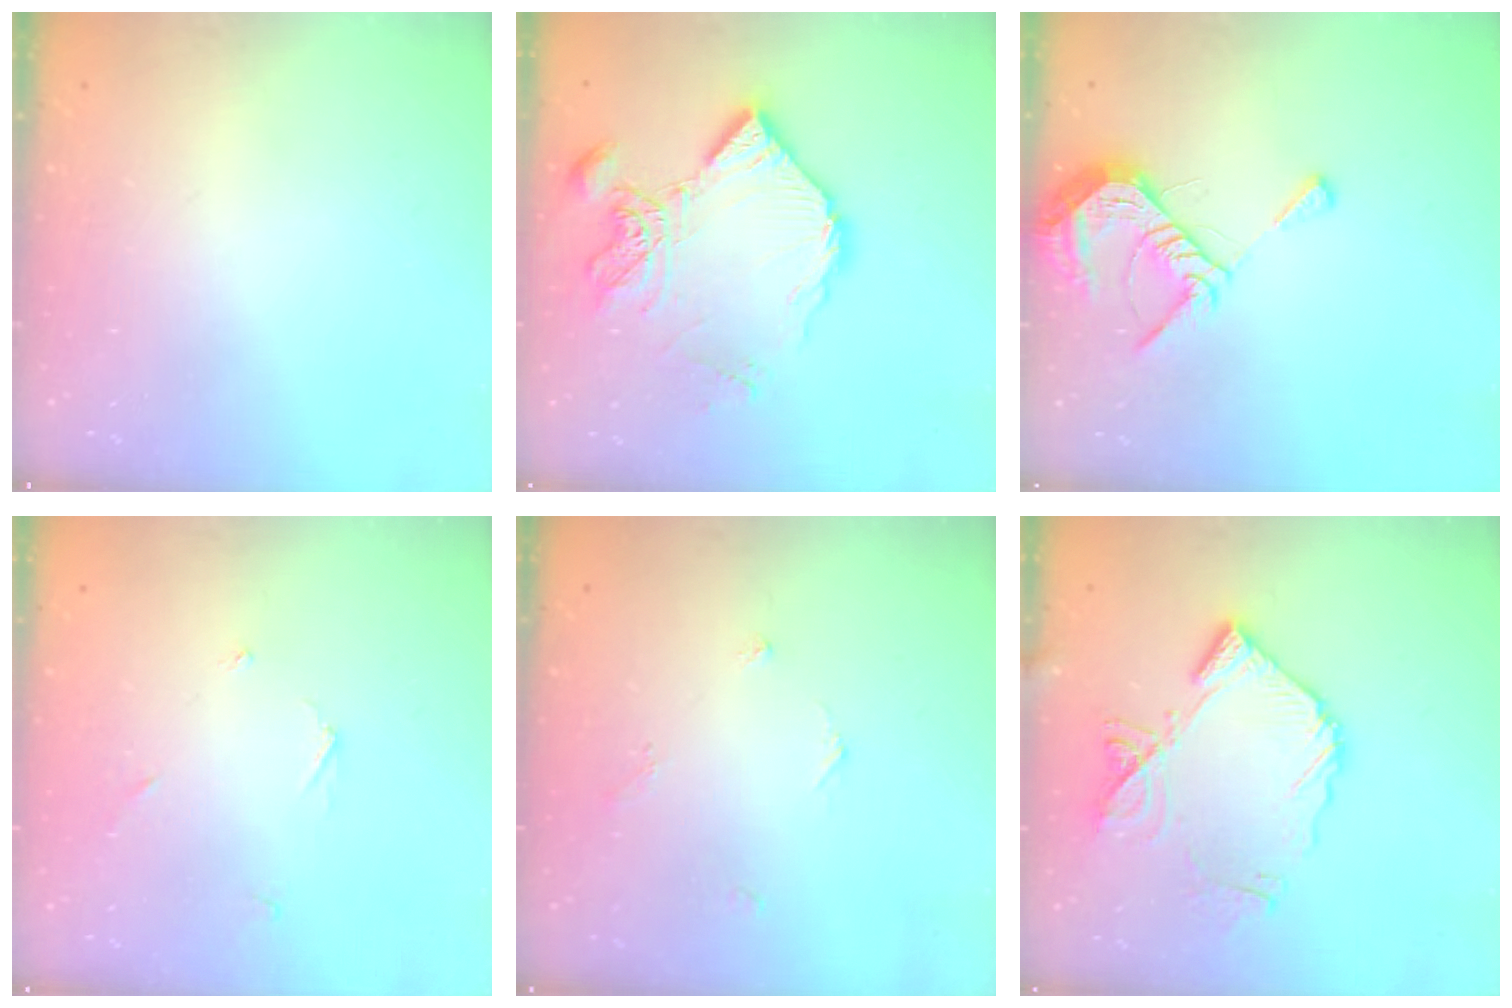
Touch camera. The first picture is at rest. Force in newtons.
{"total": 14.3, "press": 14.2, "slide": 1.6}
{"total": 9.0, "press": 9.0, "slide": 1.1}
{"total": 3.4, "press": 3.4, "slide": 0.2}
{"total": 3.6, "press": 3.5, "slide": 0.5}
{"total": 15.1, "press": 15.0, "slide": 1.5}